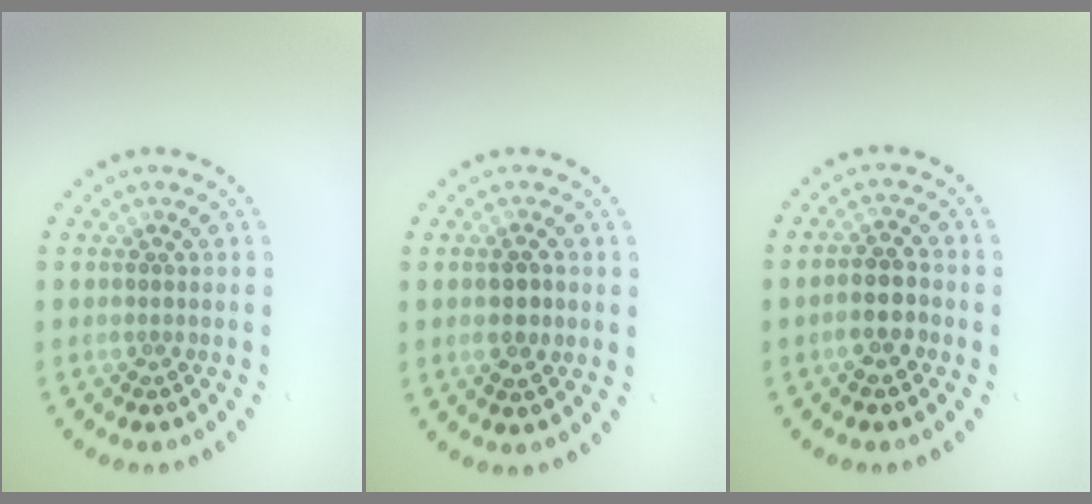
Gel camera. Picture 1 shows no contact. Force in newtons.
{"total": 2.1, "press": 2.1, "slide": 0.2}
{"total": 2.9, "press": 2.7, "slide": 0.9}